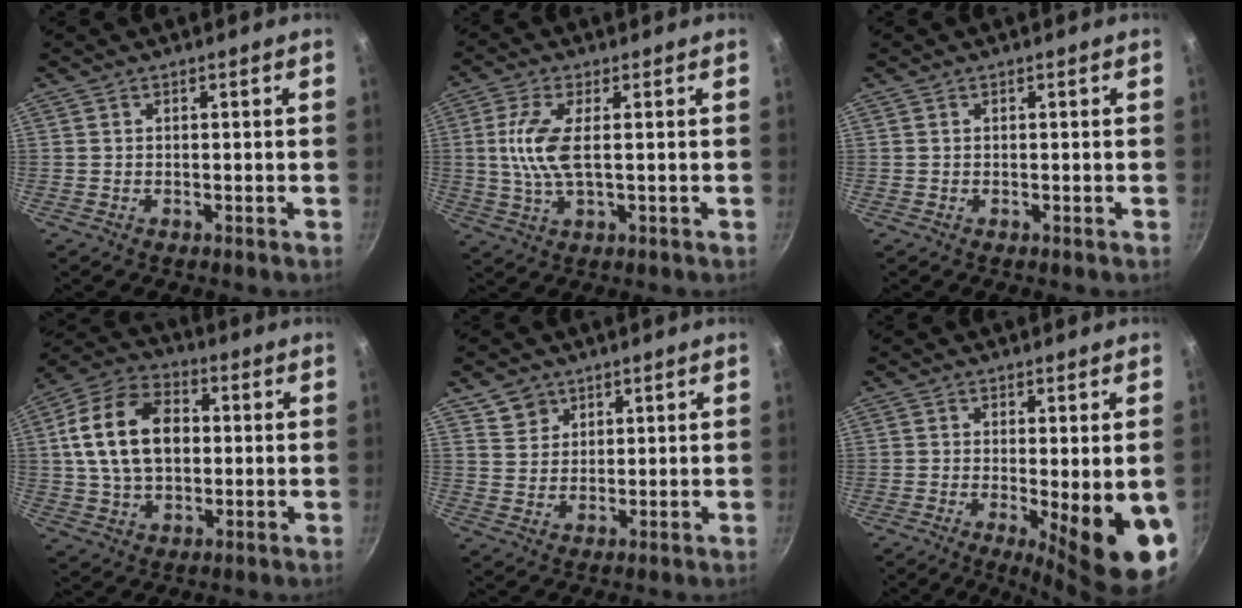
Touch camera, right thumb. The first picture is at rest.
{"total": 7.9, "force": [0.6, 2.8, 7.4], "torque": [-0.166, 0.001, 0.011]}
{"total": 0.0}
{"total": 16.8, "force": [2.0, 11.4, 12.1], "torque": [-0.195, 0.020, 0.024]}
{"total": 4.6, "force": [2.9, 3.5, 0.7], "torque": [0.011, -0.003, 0.056]}
{"total": 13.5, "force": [-3.0, 3.2, 12.8], "torque": [-0.157, -0.016, -0.031]}